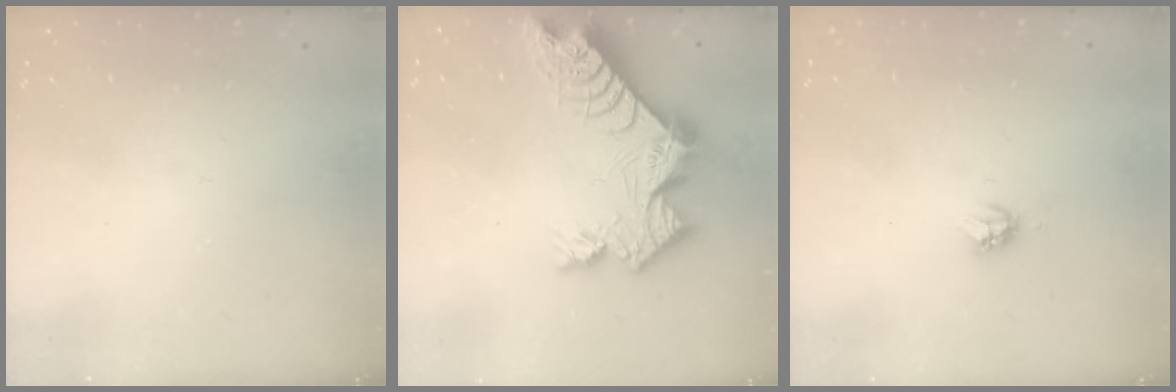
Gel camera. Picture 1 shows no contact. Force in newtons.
{"total": 13.2, "press": 13.2, "slide": 1.0}
{"total": 3.3, "press": 3.3, "slide": 0.5}